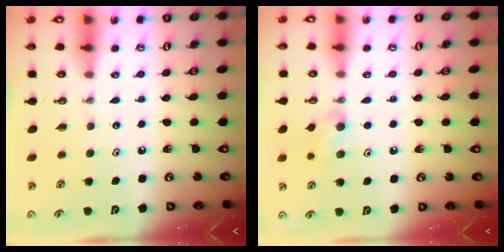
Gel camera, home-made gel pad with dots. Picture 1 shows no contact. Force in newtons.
{"total": 9.0, "press": 6.3, "slide": 6.5}